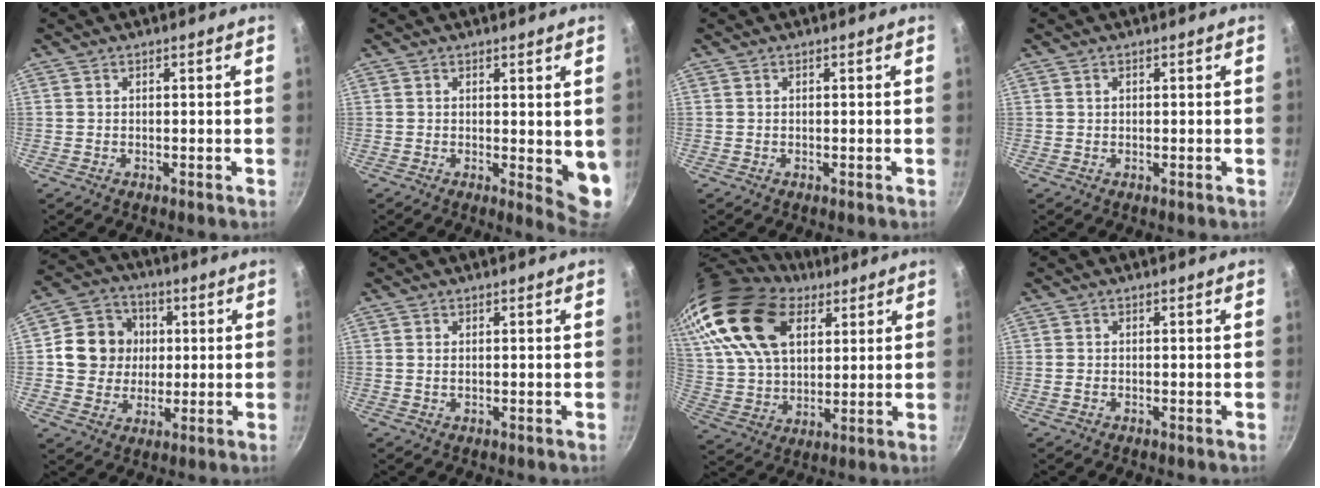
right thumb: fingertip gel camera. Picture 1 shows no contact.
{"total": 5.9, "force": [0.7, 2.2, 5.4], "torque": [-0.061, -0.016, 0.011]}
{"total": 0.0}
{"total": 0.6, "force": [0.2, 0.5, 0.2], "torque": [0.000, 0.004, 0.003]}
{"total": 11.5, "force": [1.5, 10.5, 4.5], "torque": [-0.045, 0.014, 0.018]}
{"total": 0.9, "force": [0.2, 0.5, 0.7], "torque": [-0.014, 0.000, 0.002]}
{"total": 21.1, "force": [11.7, 12.6, 12.3], "torque": [-0.215, -0.032, 0.219]}
{"total": 0.9, "force": [-0.3, 0.7, 0.6], "torque": [-0.011, 0.001, -0.006]}